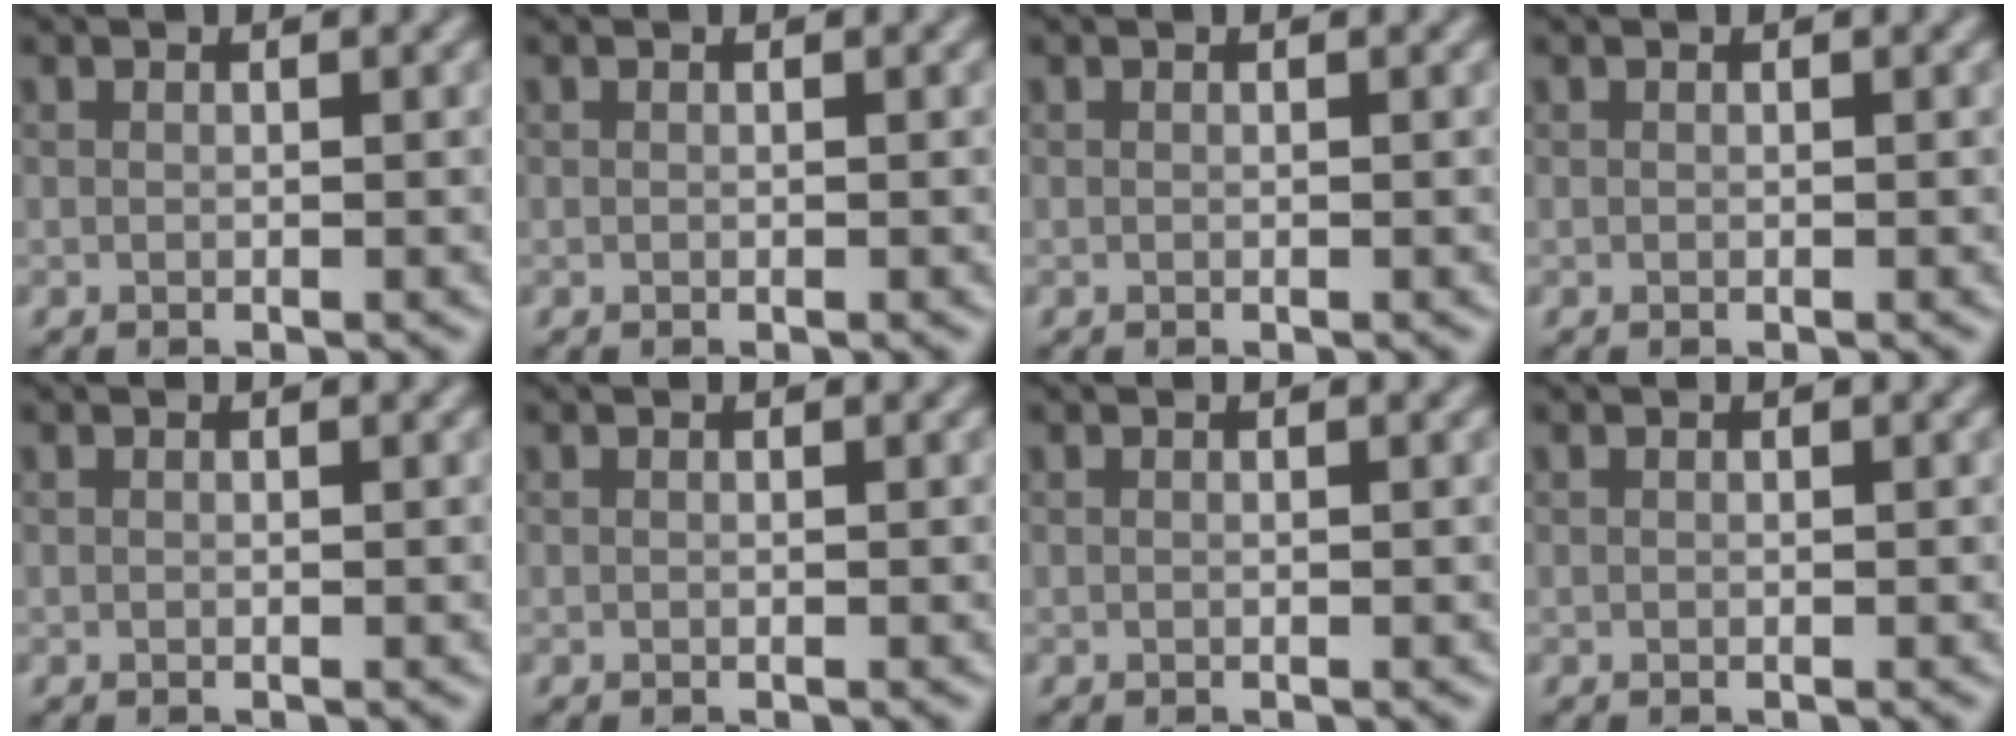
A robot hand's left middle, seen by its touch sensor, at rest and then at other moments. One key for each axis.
{"total": 0.0}
{"total": 0.0}
{"total": 0.0}
{"total": 0.0}
{"total": 0.0}
{"total": 0.0}
{"total": 0.0}